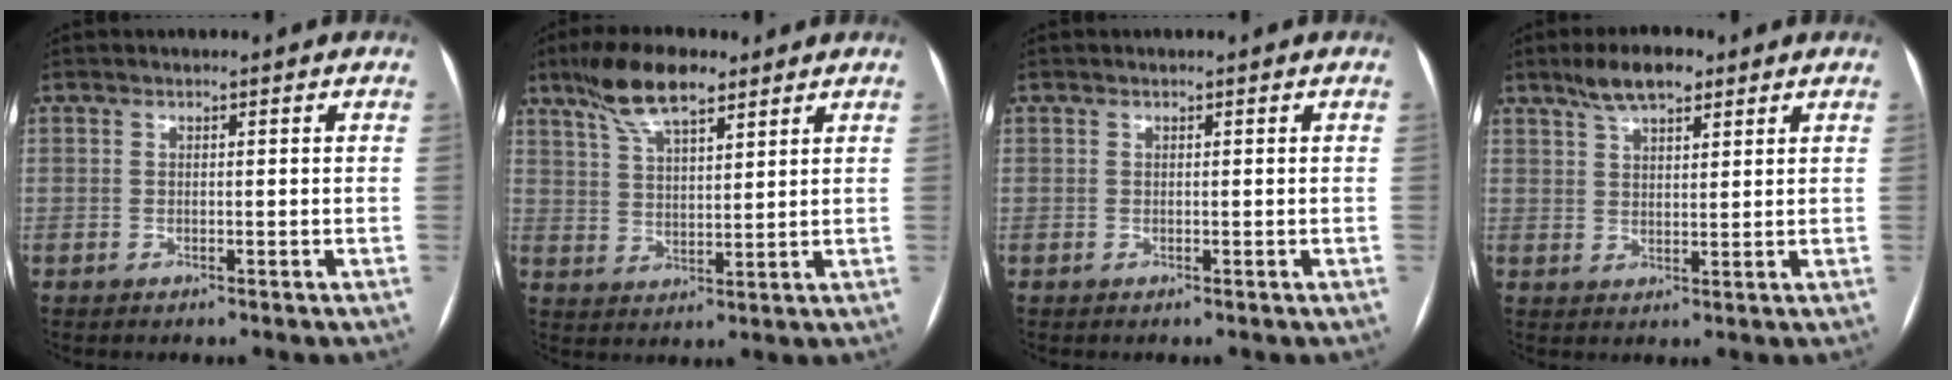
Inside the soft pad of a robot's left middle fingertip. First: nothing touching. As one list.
[{"total": 9.7, "force": [6.9, 2.6, 6.3], "torque": [-0.123, 0.017, 0.126]}, {"total": 0.0}, {"total": 6.7, "force": [4.7, 2.2, 4.2], "torque": [-0.078, 0.015, 0.083]}]